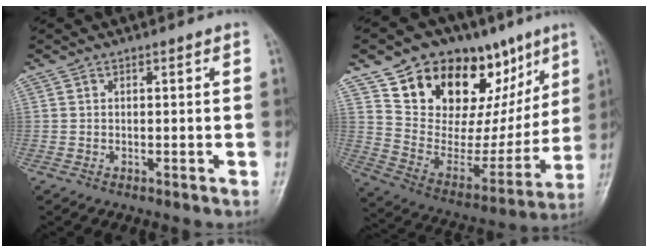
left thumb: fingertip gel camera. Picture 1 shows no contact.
{"total": 27.2, "force": [14.3, 15.7, 16.9], "torque": [-0.195, -0.022, 0.245]}